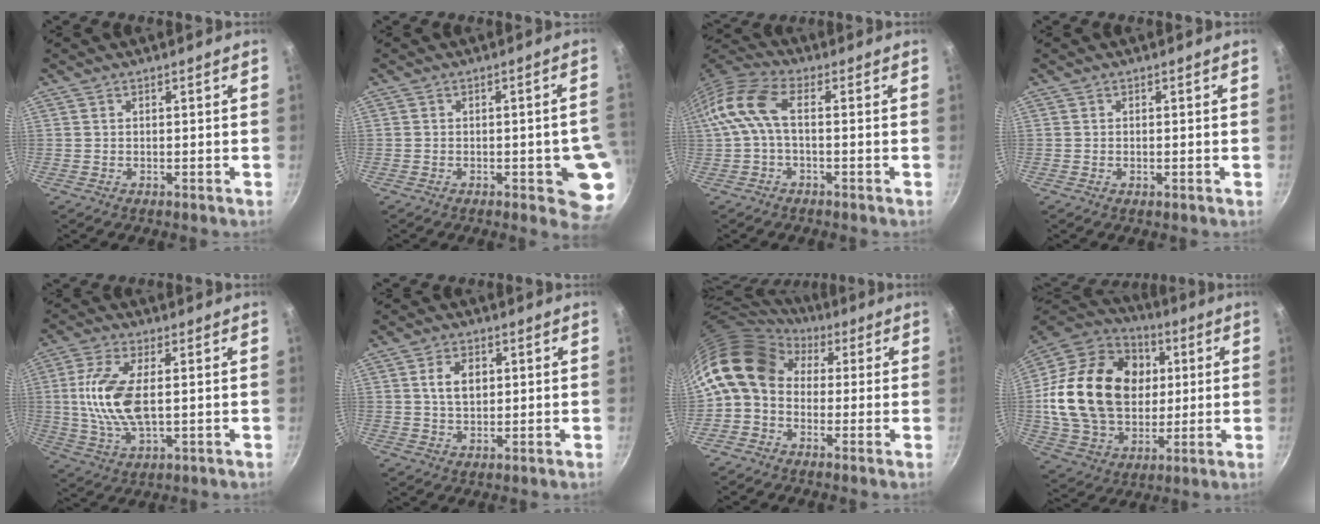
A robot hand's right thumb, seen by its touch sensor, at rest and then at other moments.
{"total": 8.3, "force": [-2.0, 2.9, 7.5], "torque": [-0.057, 0.008, -0.021]}
{"total": 9.3, "force": [-0.1, 4.6, 8.1], "torque": [-0.185, 0.027, -0.017]}
{"total": 0.7, "force": [-0.1, 0.3, 0.6], "torque": [-0.010, 0.001, -0.003]}
{"total": 12.0, "force": [1.0, 5.4, 10.7], "torque": [-0.221, -0.002, 0.018]}
{"total": 5.6, "force": [1.3, 3.7, 4.0], "torque": [-0.055, -0.001, 0.023]}
{"total": 12.1, "force": [2.3, 9.2, 7.5], "torque": [-0.126, 0.022, 0.016]}
{"total": 27.9, "force": [3.5, 20.6, 18.5], "torque": [-0.308, 0.015, 0.068]}